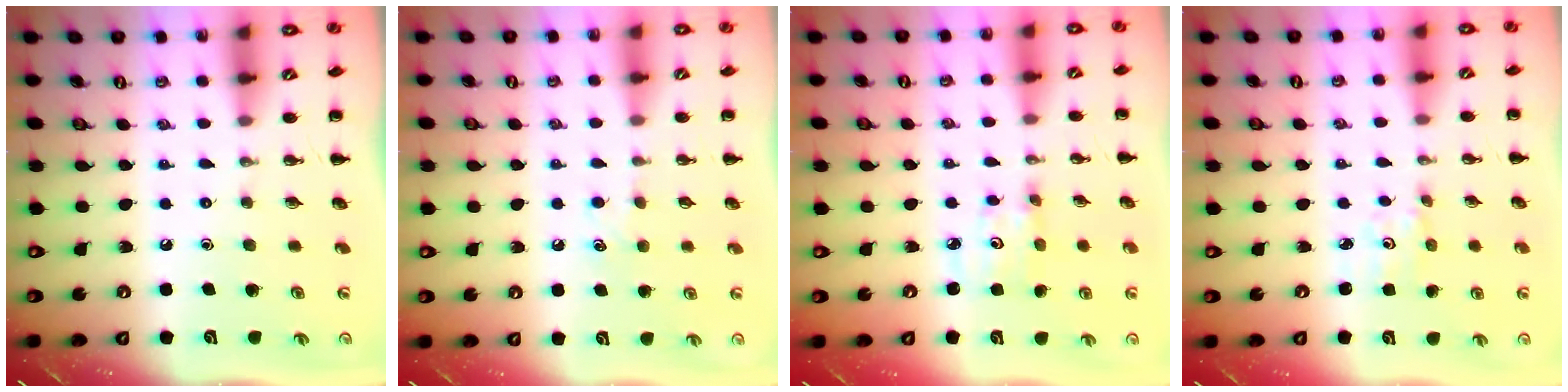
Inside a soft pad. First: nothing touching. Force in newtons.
{"total": 4.9, "press": 4.7, "slide": 1.4}
{"total": 2.8, "press": 2.8, "slide": 0.4}
{"total": 1.5, "press": 1.5, "slide": 0.3}